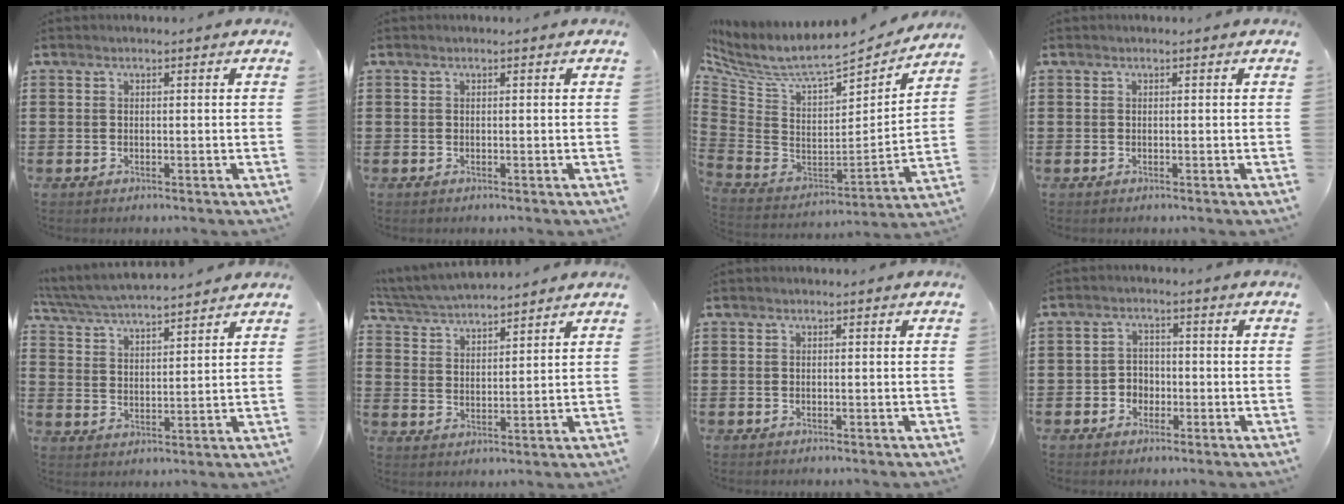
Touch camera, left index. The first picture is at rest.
{"total": 0.0}
{"total": 7.4, "force": [6.2, 1.5, 3.7], "torque": [-0.104, -0.056, 0.100]}
{"total": 0.0}
{"total": 5.2, "force": [4.9, 0.0, 1.4], "torque": [-0.050, -0.027, 0.084]}
{"total": 4.9, "force": [4.8, 0.2, 0.8], "torque": [-0.038, -0.022, 0.086]}
{"total": 0.0}
{"total": 2.7, "force": [-1.2, 2.2, 0.9], "torque": [-0.024, 0.005, -0.029]}